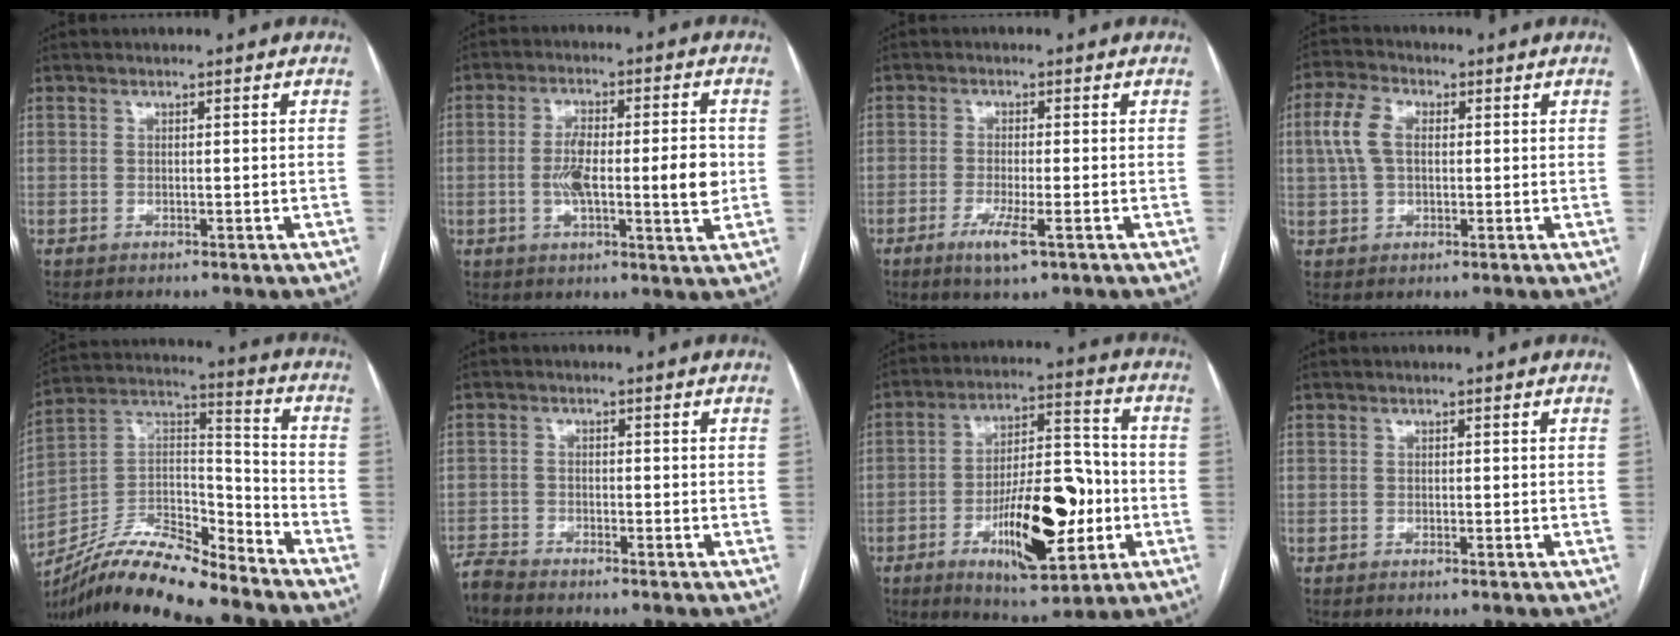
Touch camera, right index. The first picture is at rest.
{"total": 10.6, "force": [-0.7, 2.4, 10.3], "torque": [-0.170, 0.009, -0.013]}
{"total": 4.6, "force": [-2.4, 0.5, 3.9], "torque": [-0.076, -0.010, -0.041]}
{"total": 6.1, "force": [1.0, 3.5, 4.8], "torque": [-0.129, 0.025, 0.019]}
{"total": 17.1, "force": [-15.5, 2.9, 6.7], "torque": [-0.112, 0.039, -0.281]}
{"total": 2.6, "force": [-2.6, 0.3, 0.0], "torque": [-0.006, -0.009, -0.052]}
{"total": 16.8, "force": [-4.8, 5.4, 15.1], "torque": [-0.248, 0.012, -0.069]}
{"total": 0.0}